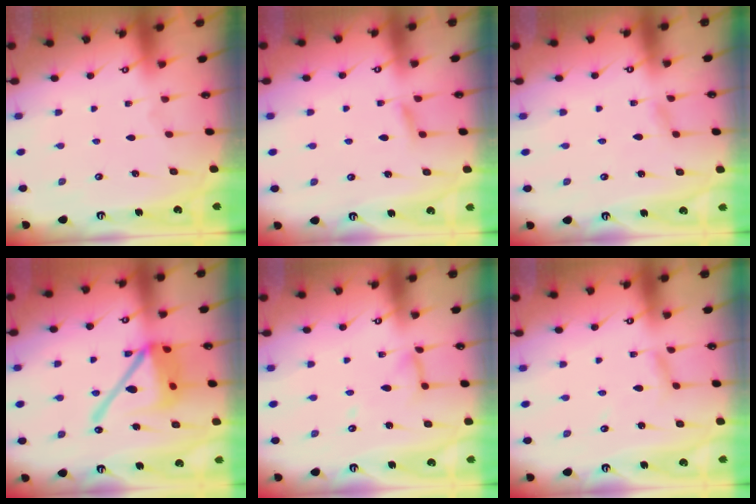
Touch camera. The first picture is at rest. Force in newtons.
{"total": 5.5, "press": 5.4, "slide": 0.9}
{"total": 2.9, "press": 2.8, "slide": 0.3}
{"total": 17.7, "press": 17.6, "slide": 2.2}
{"total": 7.7, "press": 7.7, "slide": 0.7}
{"total": 3.4, "press": 3.4, "slide": 0.3}